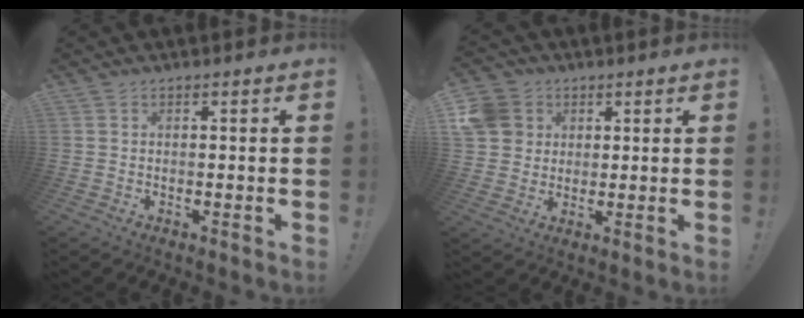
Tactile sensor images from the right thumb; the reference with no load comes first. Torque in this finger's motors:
{"motor_torque": [1.44, 1.46, 0.48, 0.39, 0.10]}